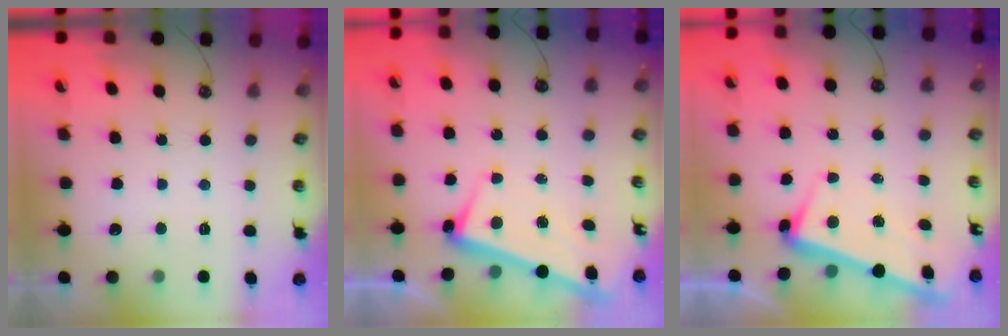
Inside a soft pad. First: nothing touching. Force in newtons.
{"total": 2.4, "press": 2.3, "slide": 0.7}
{"total": 3.0, "press": 2.9, "slide": 0.9}